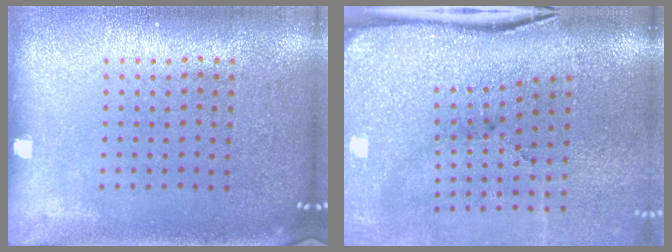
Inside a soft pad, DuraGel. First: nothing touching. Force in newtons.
{"total": 5.1, "press": 4.0, "slide": 3.1}